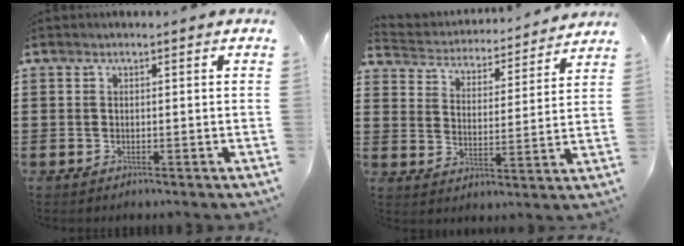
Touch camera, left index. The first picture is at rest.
{"total": 3.3, "force": [3.3, 0.3, -0.2], "torque": [-0.021, -0.032, 0.048]}